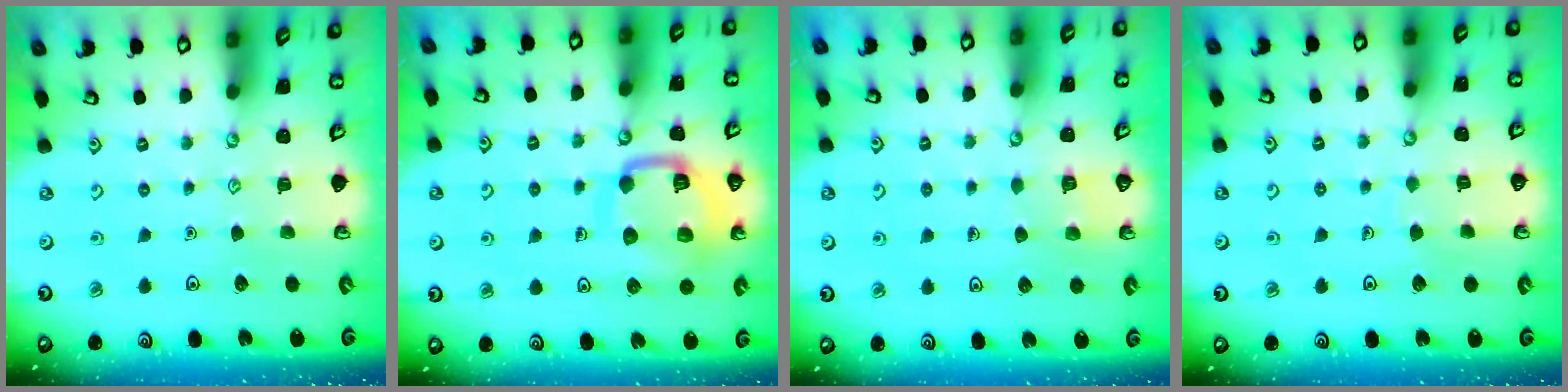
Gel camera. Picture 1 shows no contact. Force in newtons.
{"total": 14.1, "press": 14.0, "slide": 1.5}
{"total": 4.2, "press": 4.2, "slide": 0.4}
{"total": 3.9, "press": 3.9, "slide": 0.3}